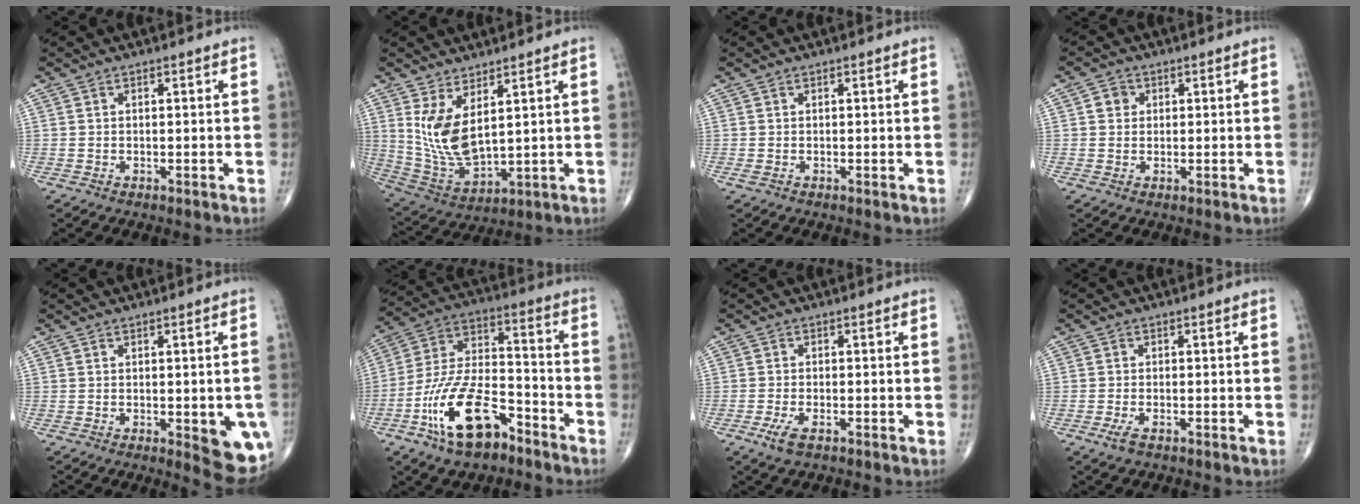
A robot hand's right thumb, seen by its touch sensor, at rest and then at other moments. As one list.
[{"total": 10.6, "force": [3.6, 4.8, 8.8], "torque": [-0.170, -0.034, 0.091]}, {"total": 0.8, "force": [0.0, 0.4, 0.7], "torque": [-0.012, 0.000, 0.003]}, {"total": 2.5, "force": [0.6, 2.2, 0.9], "torque": [-0.003, 0.000, 0.006]}, {"total": 9.4, "force": [-2.4, 3.2, 8.4], "torque": [-0.081, -0.011, -0.021]}, {"total": 17.4, "force": [-9.7, 8.0, 12.1], "torque": [-0.225, 0.069, -0.179]}, {"total": 3.0, "force": [-1.6, 1.2, 2.3], "torque": [-0.055, -0.001, -0.032]}, {"total": 2.0, "force": [-1.1, 0.8, 1.4], "torque": [-0.037, -0.003, -0.023]}]